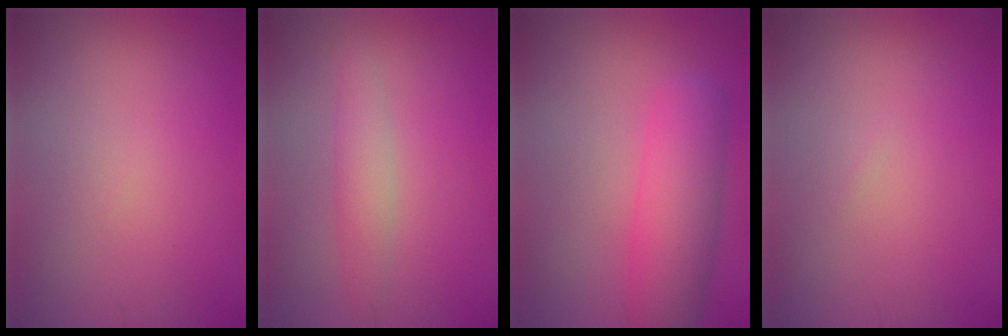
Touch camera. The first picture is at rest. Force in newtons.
{"total": 2.2, "press": 2.2, "slide": 0.0}
{"total": 5.4, "press": 5.4, "slide": 0.2}
{"total": 0.0}